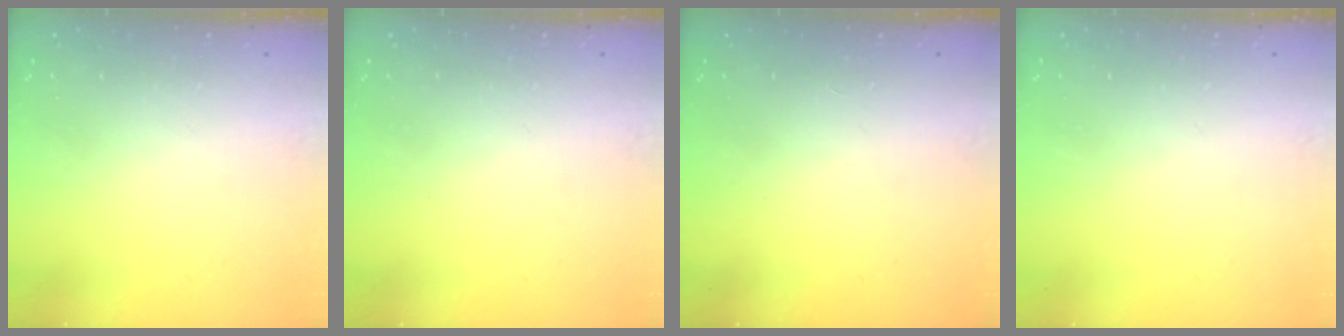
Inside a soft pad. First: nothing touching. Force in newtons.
{"total": 1.8, "press": 1.8, "slide": 0.4}
{"total": 2.8, "press": 2.8, "slide": 0.4}
{"total": 0.0}